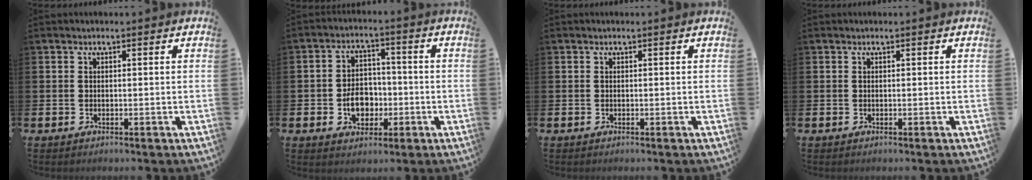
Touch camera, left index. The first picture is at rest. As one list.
[{"total": 5.7, "force": [-1.5, 4.3, 3.4], "torque": [-0.058, 0.010, -0.029]}, {"total": 0.0}, {"total": 0.0}]